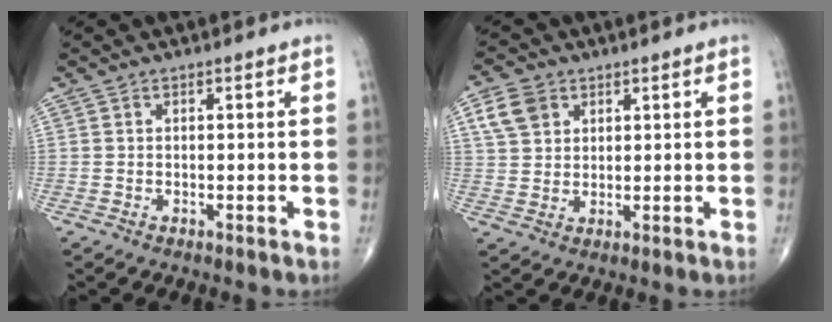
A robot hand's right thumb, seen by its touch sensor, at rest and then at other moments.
{"total": 6.1, "force": [2.8, 4.6, 2.9], "torque": [-0.040, -0.002, 0.055]}